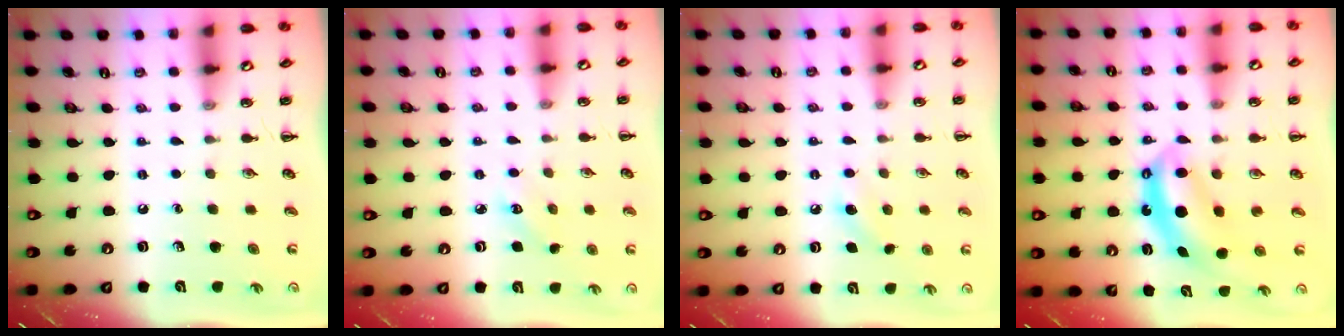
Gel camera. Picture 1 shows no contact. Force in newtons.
{"total": 2.6, "press": 2.5, "slide": 0.7}
{"total": 7.4, "press": 7.1, "slide": 2.0}
{"total": 6.7, "press": 6.6, "slide": 1.2}